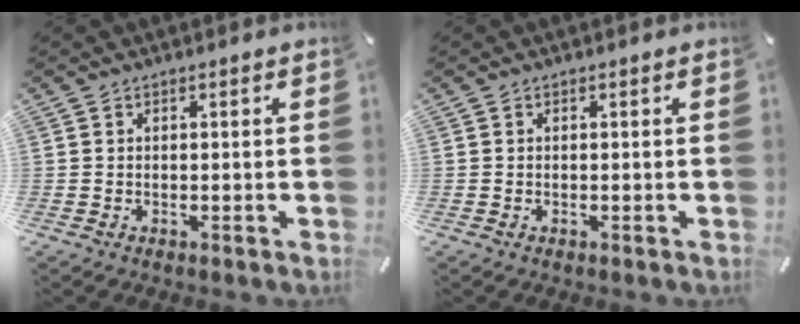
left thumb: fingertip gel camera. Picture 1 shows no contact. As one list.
[{"total": 0.0}]